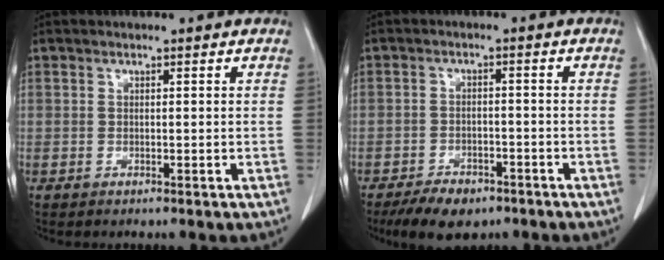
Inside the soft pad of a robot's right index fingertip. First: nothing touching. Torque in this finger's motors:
{"motor_torque": [0.02, -0.10, 0.01, 0.00]}